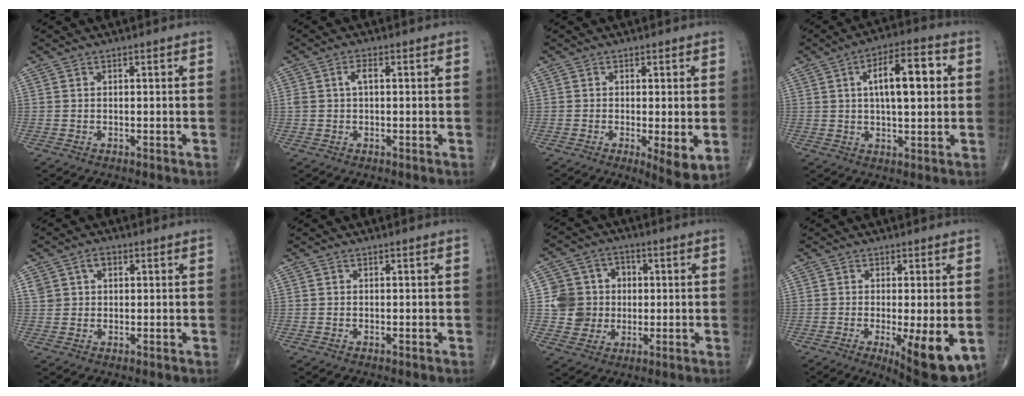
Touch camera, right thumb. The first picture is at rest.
{"total": 2.4, "force": [0.4, 1.2, 2.1], "torque": [-0.046, 0.010, 0.009]}
{"total": 5.8, "force": [-1.1, 1.5, 5.5], "torque": [-0.083, -0.018, -0.018]}
{"total": 12.2, "force": [2.4, 4.8, 11.0], "torque": [-0.156, 0.012, 0.033]}
{"total": 3.4, "force": [1.4, 2.5, 1.8], "torque": [-0.019, 0.002, 0.027]}
{"total": 0.0}
{"total": 9.9, "force": [0.2, 9.4, 3.1], "torque": [-0.020, 0.018, 0.004]}
{"total": 11.3, "force": [-3.3, 3.0, 10.4], "torque": [-0.144, -0.023, -0.041]}